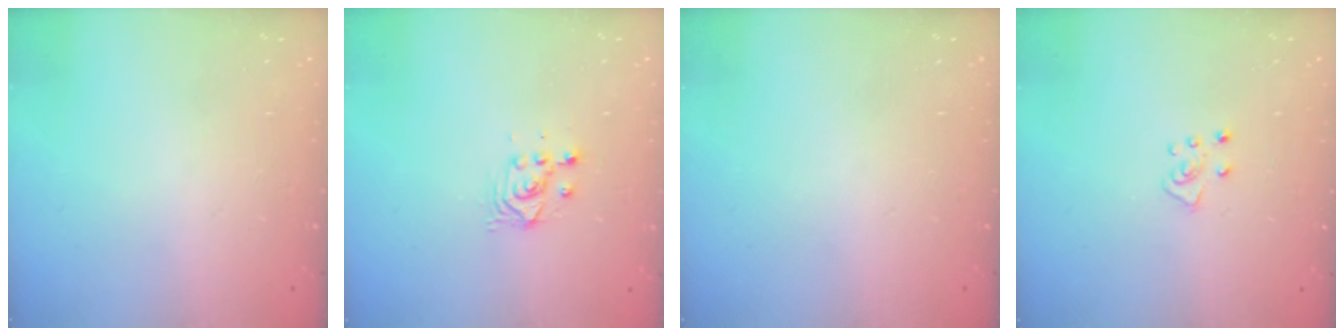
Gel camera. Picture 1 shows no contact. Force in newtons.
{"total": 2.9, "press": 2.9, "slide": 0.1}
{"total": 0.0}
{"total": 4.2, "press": 4.2, "slide": 0.4}